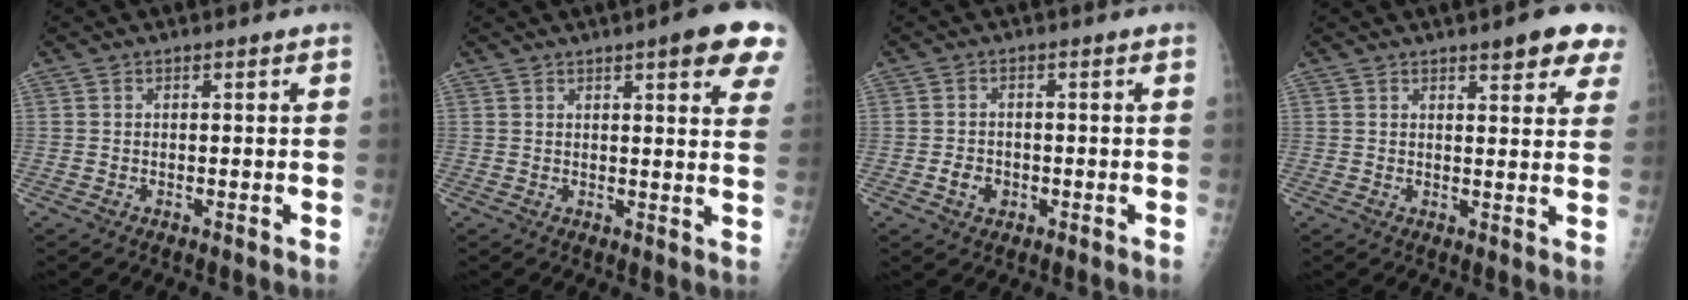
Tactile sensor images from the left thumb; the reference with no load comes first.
{"total": 11.2, "force": [6.5, 2.1, 8.9], "torque": [-0.085, -0.019, 0.069]}
{"total": 3.1, "force": [-1.1, 2.6, 1.4], "torque": [-0.010, 0.007, -0.014]}
{"total": 7.8, "force": [5.3, 2.2, 5.4], "torque": [-0.041, -0.019, 0.058]}